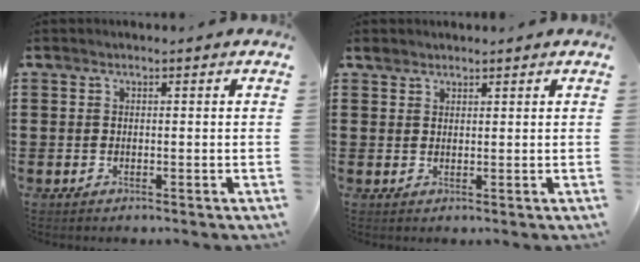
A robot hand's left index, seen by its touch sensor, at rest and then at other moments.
{"total": 1.5, "force": [1.4, 0.7, 0.1], "torque": [-0.005, 0.002, 0.028]}